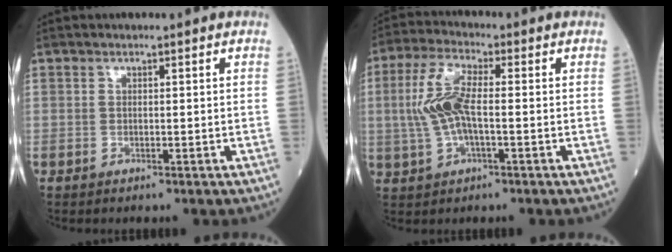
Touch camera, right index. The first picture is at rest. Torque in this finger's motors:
{"motor_torque": [0.34, 0.11, 0.17, 0.19]}